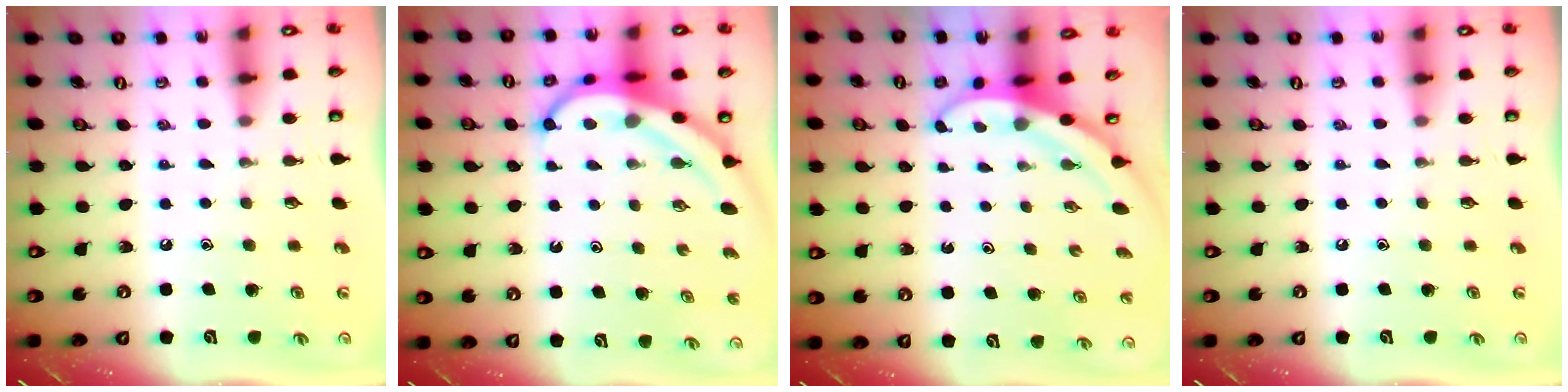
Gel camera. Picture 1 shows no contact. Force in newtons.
{"total": 7.6, "press": 7.6, "slide": 0.8}
{"total": 3.4, "press": 3.4, "slide": 0.1}
{"total": 0.0}